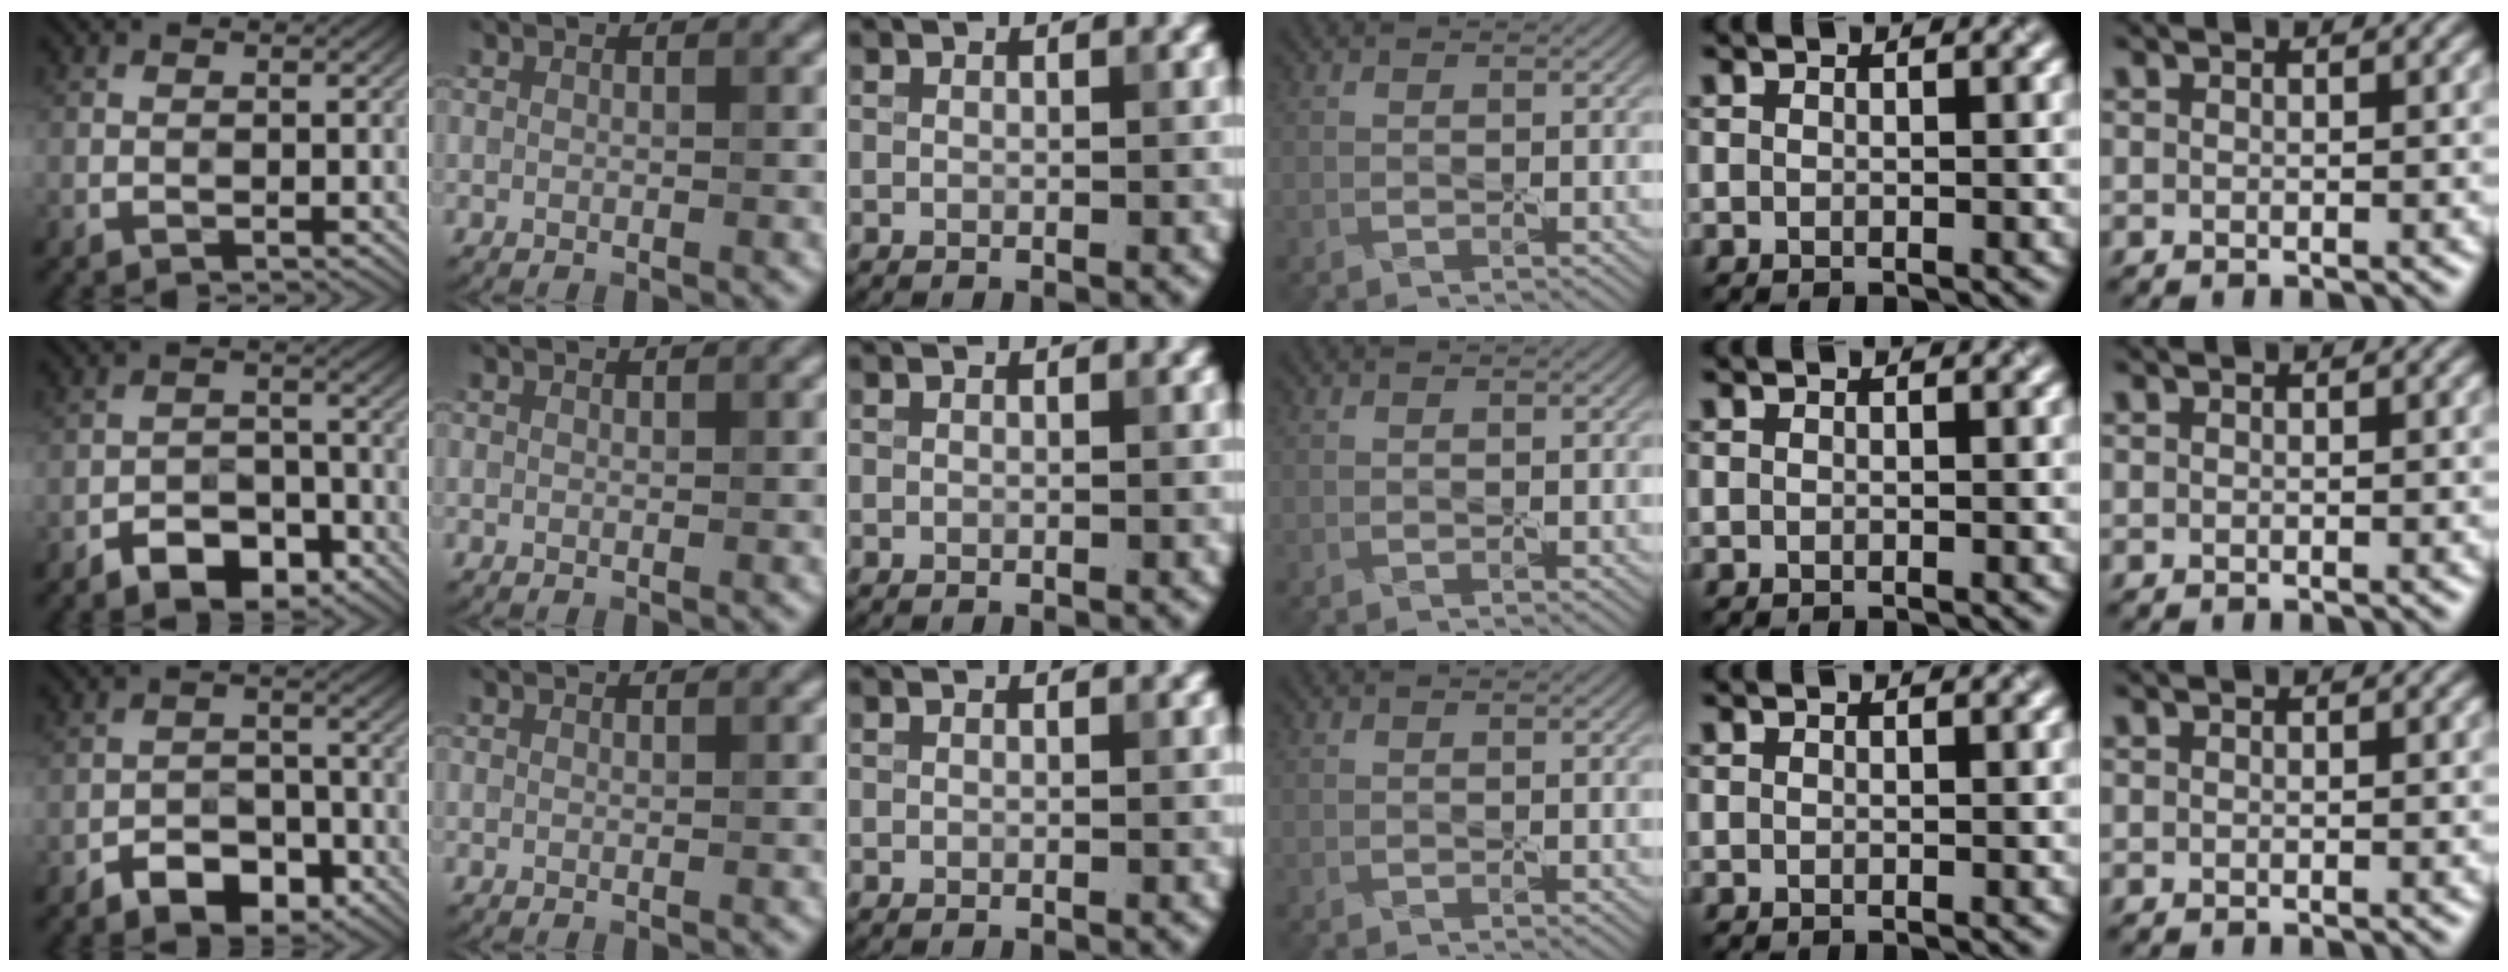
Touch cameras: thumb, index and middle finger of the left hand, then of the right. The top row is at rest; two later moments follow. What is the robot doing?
{"motion": "peel", "object": "cling film"}